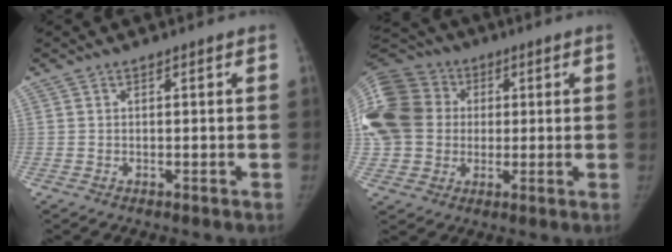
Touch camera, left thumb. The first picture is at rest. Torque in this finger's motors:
{"motor_torque": [0.68, 0.94, 0.83, -0.91, 0.16]}